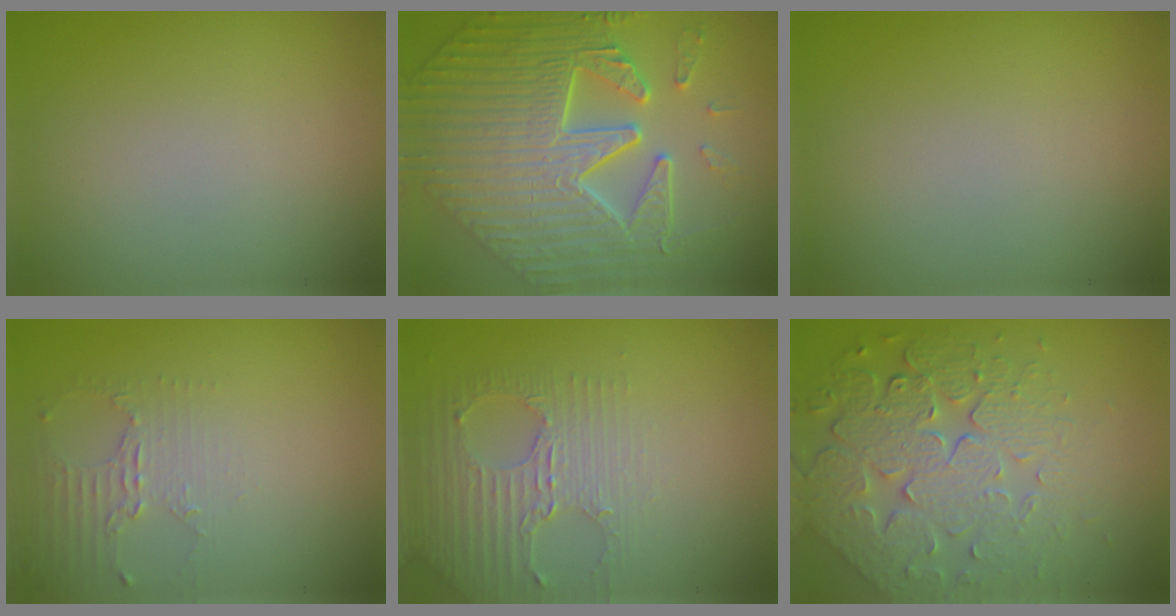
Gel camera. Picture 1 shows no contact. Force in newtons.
{"total": 8.9, "press": 7.2, "slide": 5.3}
{"total": 0.0}
{"total": 2.2, "press": 1.6, "slide": 1.5}
{"total": 2.8, "press": 2.5, "slide": 1.3}
{"total": 8.0, "press": 5.8, "slide": 5.5}